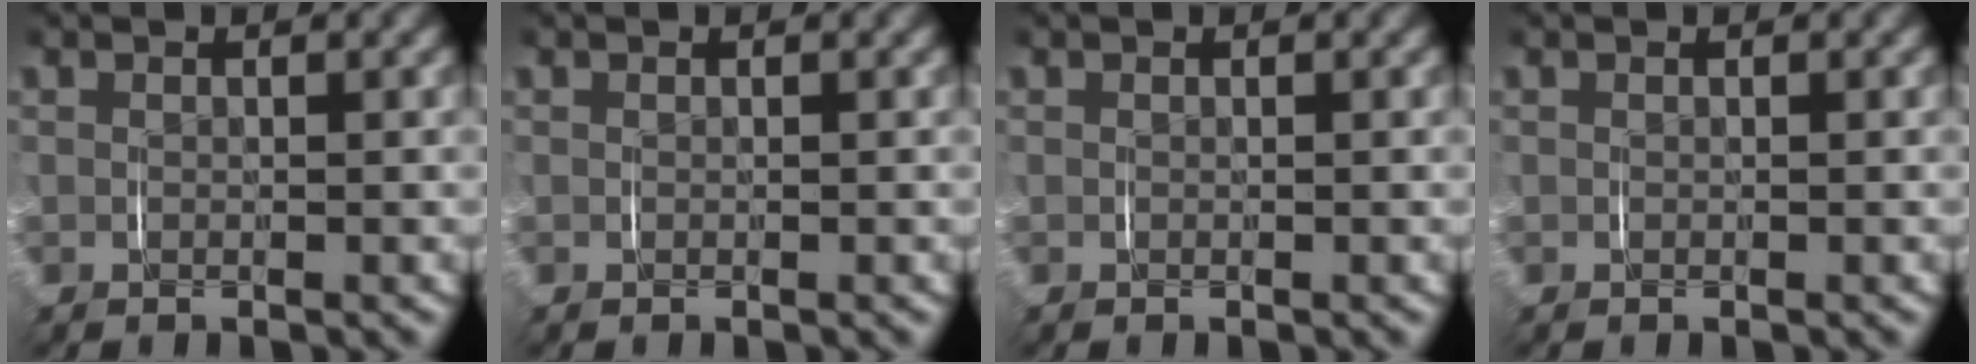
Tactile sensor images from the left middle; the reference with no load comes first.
{"total": 0.0}
{"total": 0.0}
{"total": 0.0}